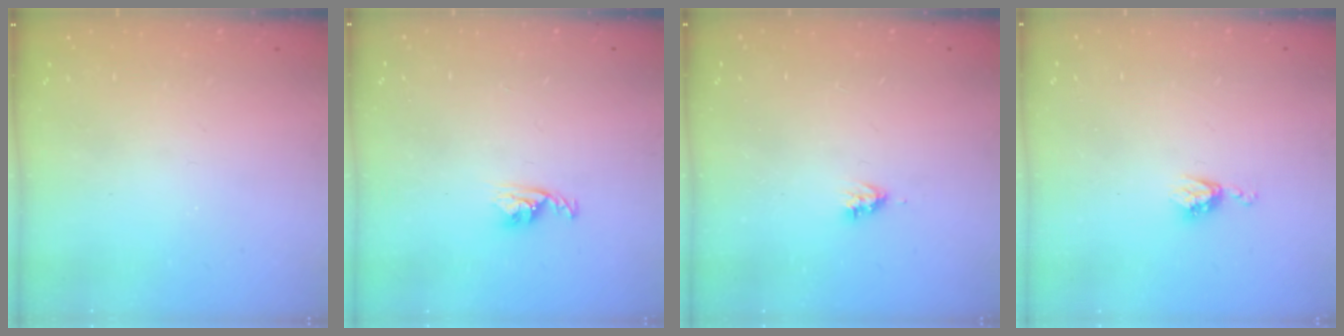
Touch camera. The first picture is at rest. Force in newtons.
{"total": 3.3, "press": 3.3, "slide": 0.5}
{"total": 3.6, "press": 3.6, "slide": 0.5}
{"total": 4.5, "press": 4.4, "slide": 0.7}